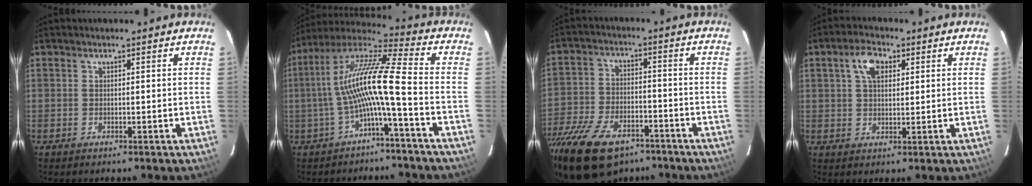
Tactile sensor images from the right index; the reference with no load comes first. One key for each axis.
{"total": 12.6, "fx": -3.1, "fy": 0.2, "fz": 12.3, "tx": -0.237, "ty": 0.014, "tz": -0.061}
{"total": 19.5, "fx": -13.2, "fy": 9.8, "fz": 10.5, "tx": -0.237, "ty": -0.028, "tz": -0.224}
{"total": 5.6, "fx": 2.1, "fy": 3.3, "fz": 3.9, "tx": -0.069, "ty": 0.017, "tz": 0.039}